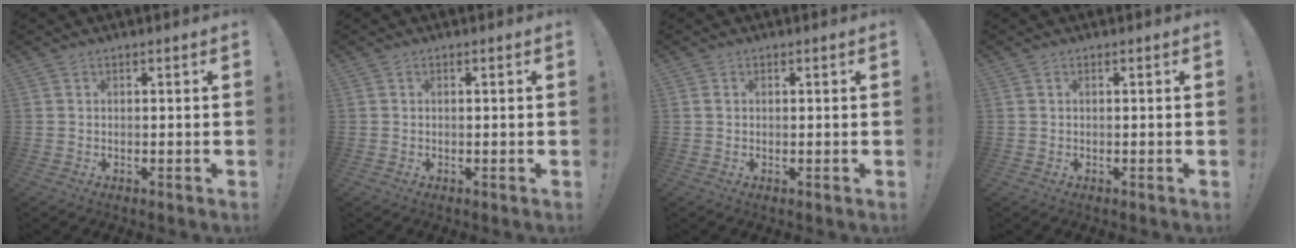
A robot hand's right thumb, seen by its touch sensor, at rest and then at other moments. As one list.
[{"total": 0.0}, {"total": 0.7, "force": [0.2, 0.6, 0.2], "torque": [0.003, -0.001, 0.002]}, {"total": 0.0}]